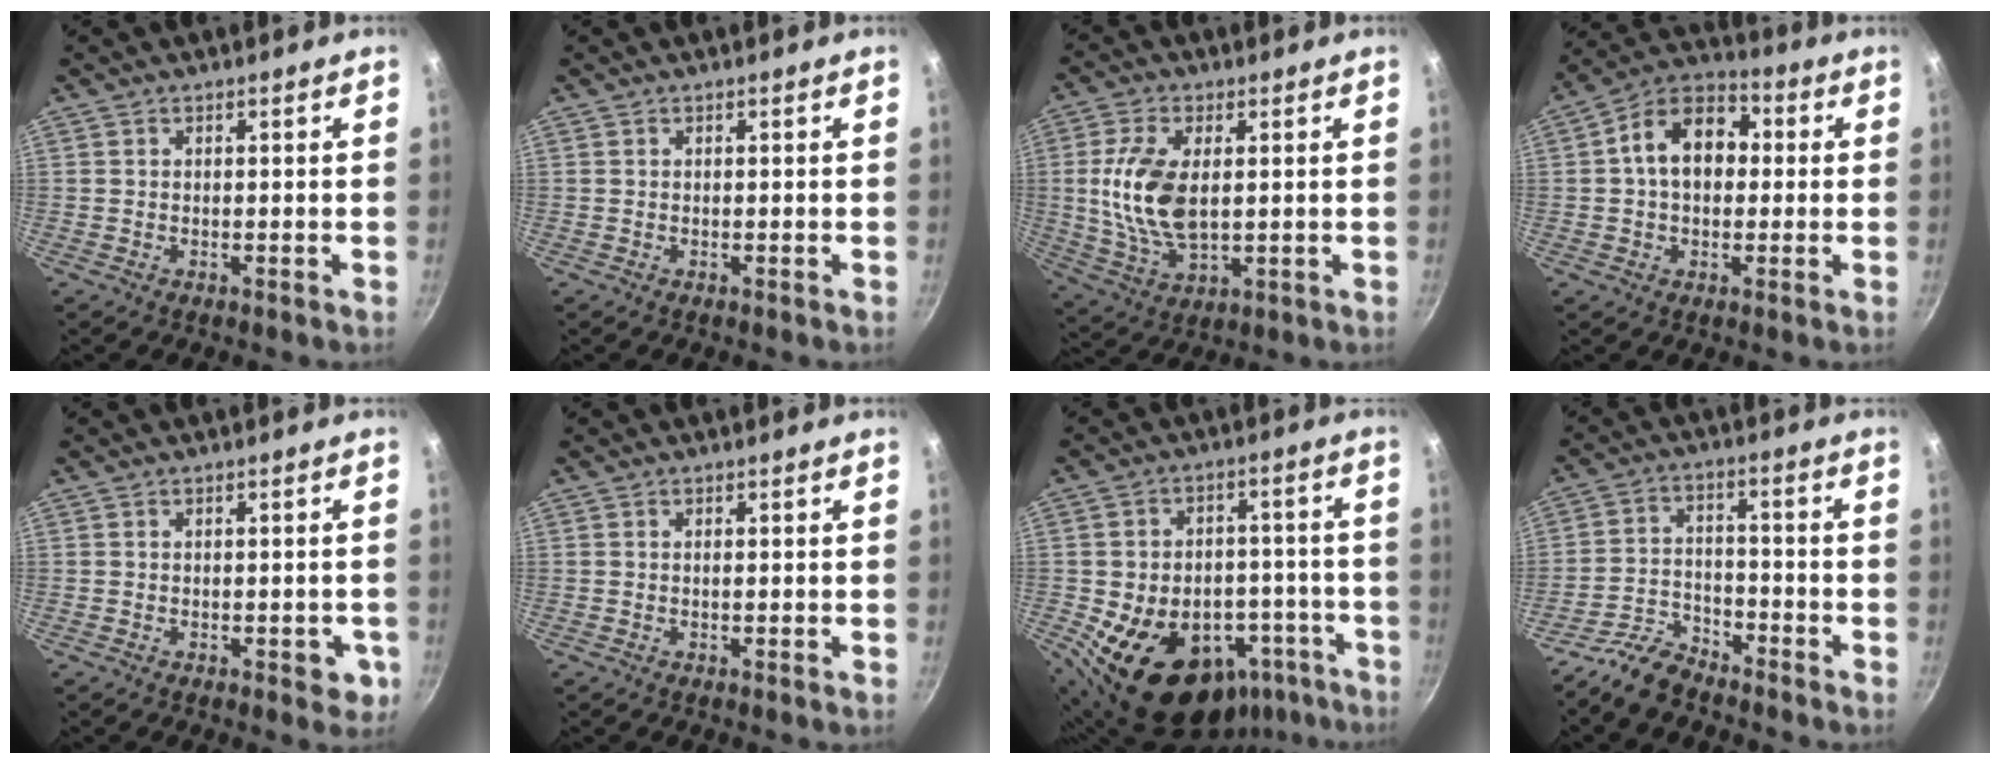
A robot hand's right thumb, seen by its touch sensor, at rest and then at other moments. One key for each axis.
{"total": 0.0}
{"total": 13.0, "fx": 1.3, "fy": 7.0, "fz": 10.8, "tx": -0.210, "ty": -0.007, "tz": 0.030}
{"total": 13.1, "fx": 1.3, "fy": 9.2, "fz": 9.2, "tx": -0.111, "ty": 0.033, "tz": 0.001}
{"total": 3.6, "fx": -1.1, "fy": 2.0, "fz": 2.8, "tx": -0.009, "ty": 0.006, "tz": -0.012}
{"total": 1.2, "fx": 0.1, "fy": -0.1, "fz": 1.2, "tx": -0.024, "ty": -0.002, "tz": 0.002}
{"total": 22.1, "fx": -9.7, "fy": 15.4, "fz": 12.6, "tx": -0.168, "ty": 0.039, "tz": -0.113}
{"total": 7.0, "fx": -6.2, "fy": 2.7, "fz": 2.0, "tx": -0.036, "ty": 0.058, "tz": -0.128}